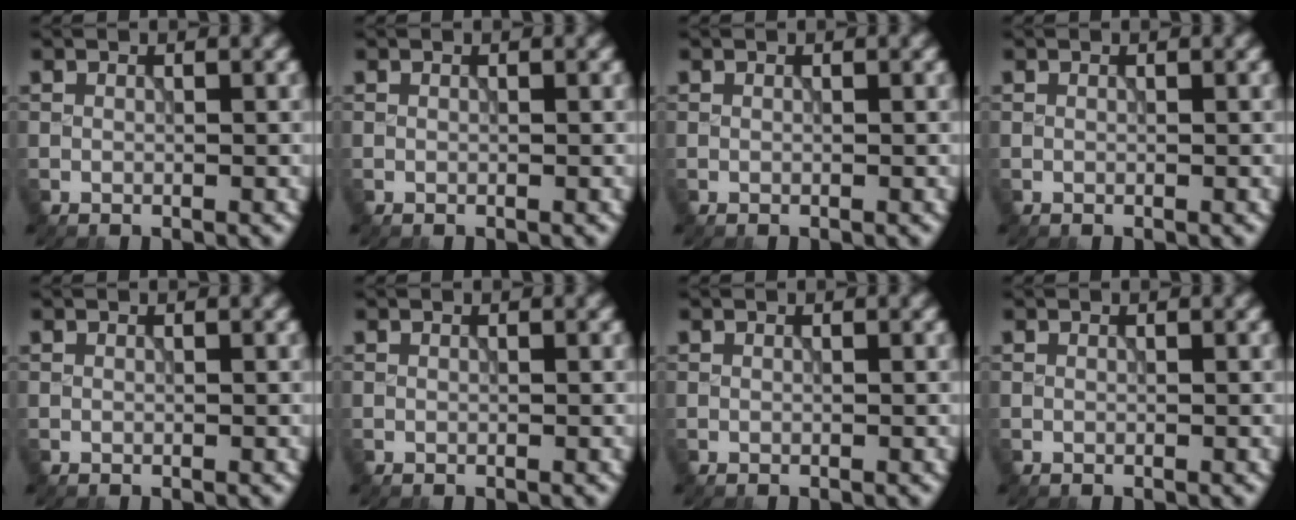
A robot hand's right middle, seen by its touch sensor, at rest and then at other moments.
{"total": 0.0}
{"total": 0.0}
{"total": 0.0}
{"total": 0.0}
{"total": 0.0}
{"total": 0.0}
{"total": 0.0}